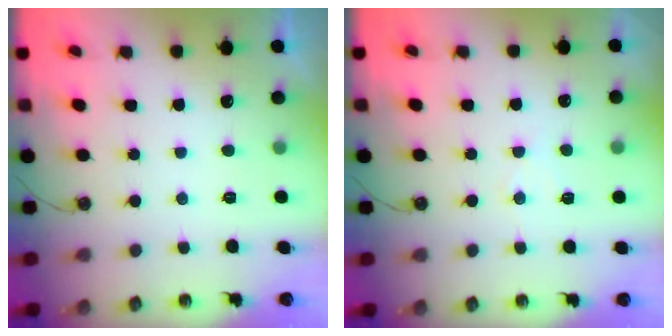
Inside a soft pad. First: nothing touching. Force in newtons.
{"total": 5.5, "press": 5.5, "slide": 0.3}